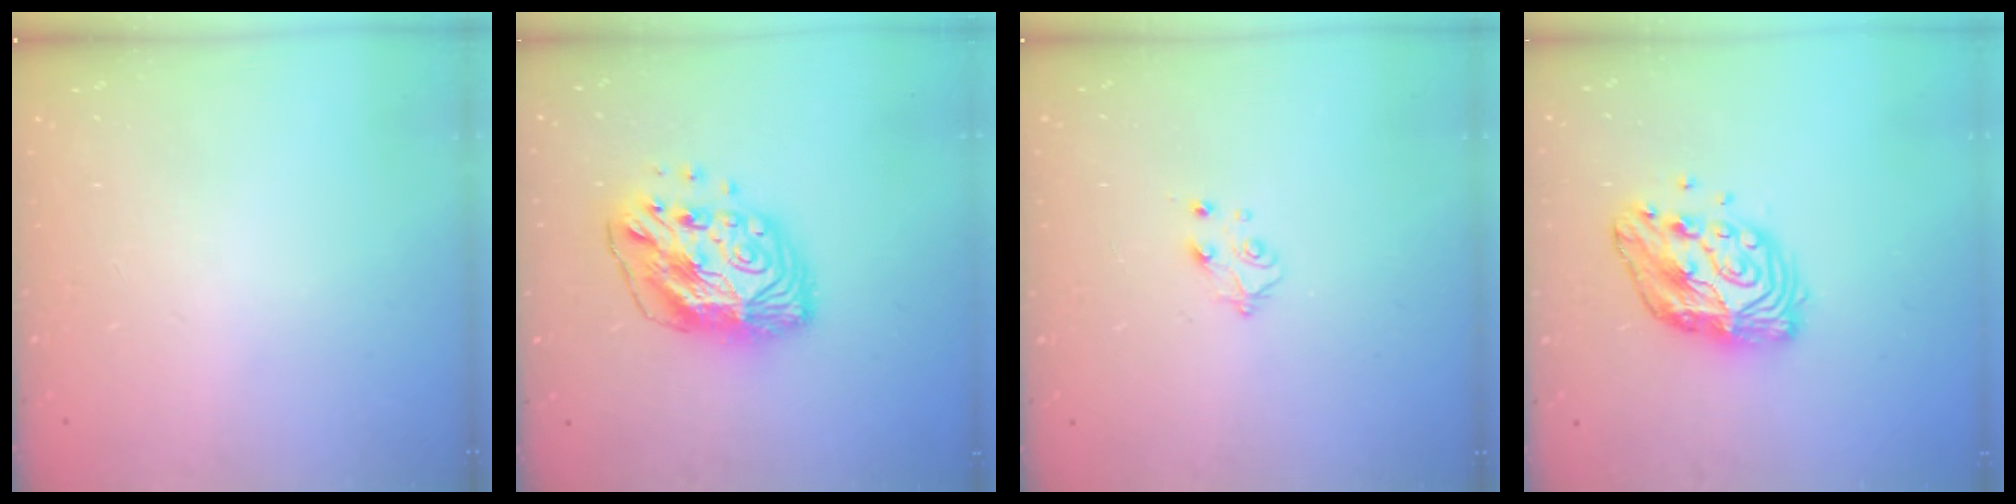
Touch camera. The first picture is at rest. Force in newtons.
{"total": 13.1, "press": 13.0, "slide": 1.6}
{"total": 4.4, "press": 4.4, "slide": 0.5}
{"total": 12.7, "press": 12.6, "slide": 1.0}